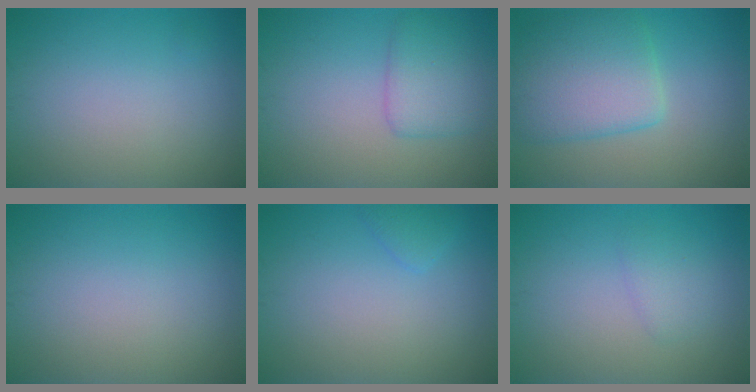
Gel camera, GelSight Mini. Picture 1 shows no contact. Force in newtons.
{"total": 3.1, "press": 3.1, "slide": 0.1}
{"total": 6.2, "press": 6.2, "slide": 0.5}
{"total": 0.0}
{"total": 1.1, "press": 1.1, "slide": 0.0}
{"total": 1.3, "press": 1.3, "slide": 0.1}